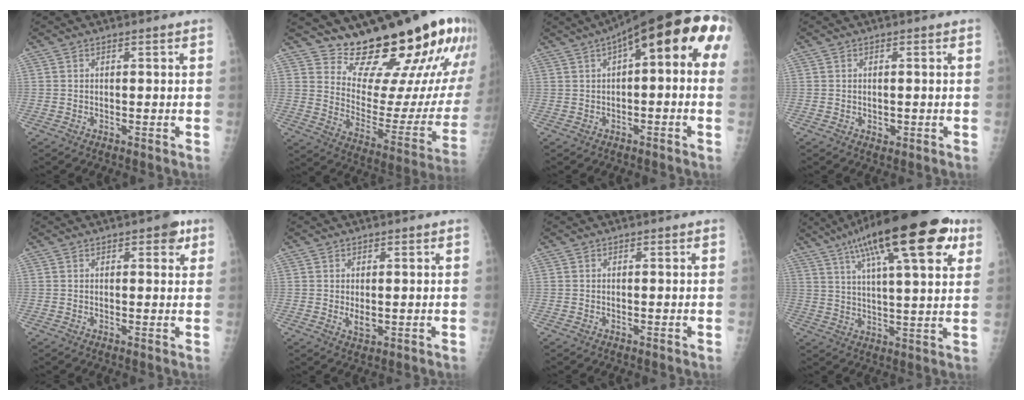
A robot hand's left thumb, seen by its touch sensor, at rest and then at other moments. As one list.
[{"total": 24.9, "force": [20.0, 6.7, 13.3], "torque": [-0.158, -0.156, 0.286]}, {"total": 15.6, "force": [4.2, 5.6, 14.0], "torque": [-0.175, 0.046, 0.043]}, {"total": 1.3, "force": [-0.2, 1.1, 0.7], "torque": [-0.006, 0.000, 0.000]}, {"total": 3.2, "force": [1.7, 1.7, 2.2], "torque": [-0.008, -0.002, 0.014]}, {"total": 1.6, "force": [0.0, 1.0, 1.2], "torque": [-0.017, -0.003, 0.003]}, {"total": 0.0}, {"total": 23.2, "force": [12.1, 6.4, 18.7], "torque": [-0.281, -0.005, 0.183]}]